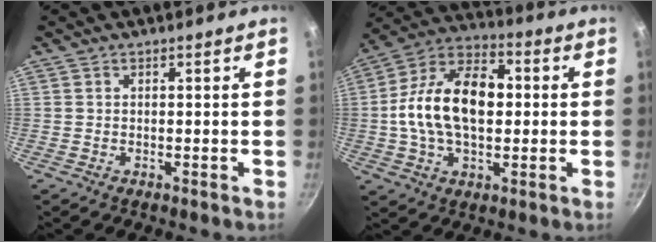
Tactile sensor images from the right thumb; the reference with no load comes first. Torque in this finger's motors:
{"motor_torque": [0.86, 0.85, 1.51, -0.25, 0.25]}